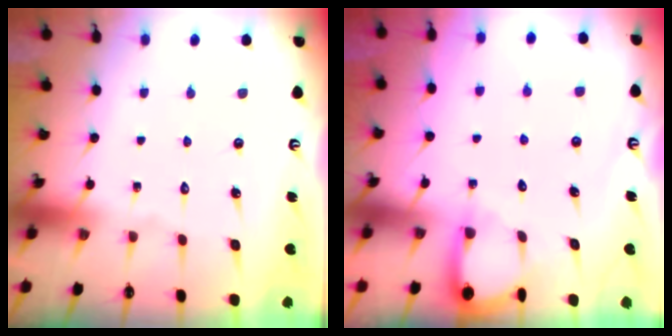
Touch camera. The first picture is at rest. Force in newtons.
{"total": 3.5, "press": 3.5, "slide": 0.3}